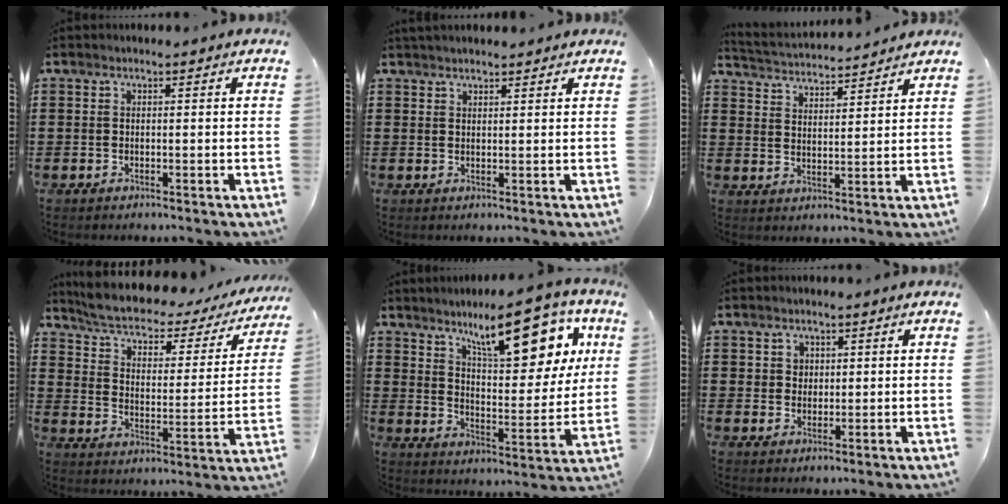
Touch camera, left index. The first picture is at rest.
{"total": 1.7, "force": [1.6, 0.3, 0.4], "torque": [-0.010, 0.002, 0.032]}
{"total": 3.0, "force": [3.0, -0.2, -0.2], "torque": [-0.013, -0.022, 0.048]}
{"total": 4.7, "force": [3.6, 1.5, 2.5], "torque": [-0.069, -0.025, 0.055]}
{"total": 15.2, "force": [9.3, 4.8, 11.1], "torque": [-0.178, -0.036, 0.151]}
{"total": 2.2, "force": [1.0, 1.9, 0.2], "torque": [-0.011, 0.007, 0.019]}